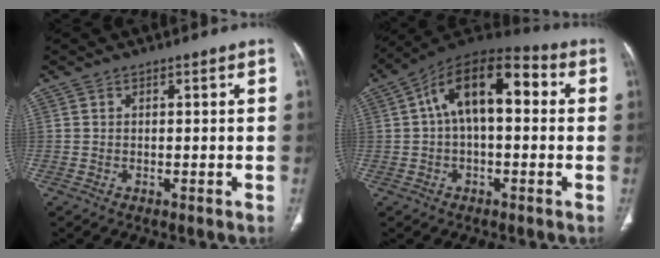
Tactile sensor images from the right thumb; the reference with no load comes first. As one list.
[{"total": 15.4, "force": [2.5, 7.8, 13.0], "torque": [-0.199, 0.043, 0.032]}]